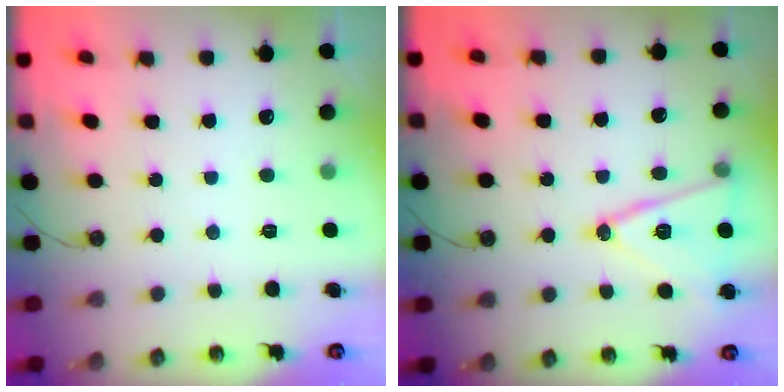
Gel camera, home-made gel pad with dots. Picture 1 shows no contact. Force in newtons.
{"total": 14.7, "press": 14.4, "slide": 3.4}